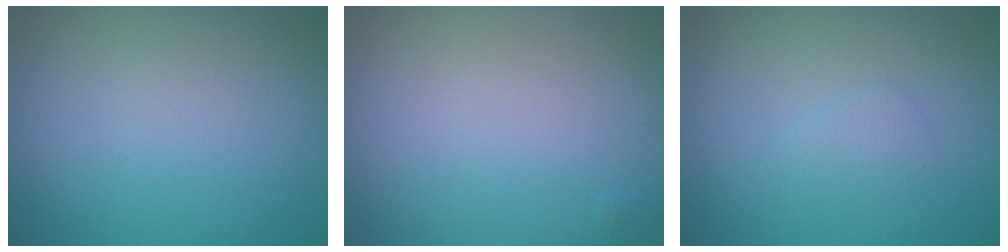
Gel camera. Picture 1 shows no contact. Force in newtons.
{"total": 0.0}
{"total": 1.1, "press": 1.1, "slide": 0.1}